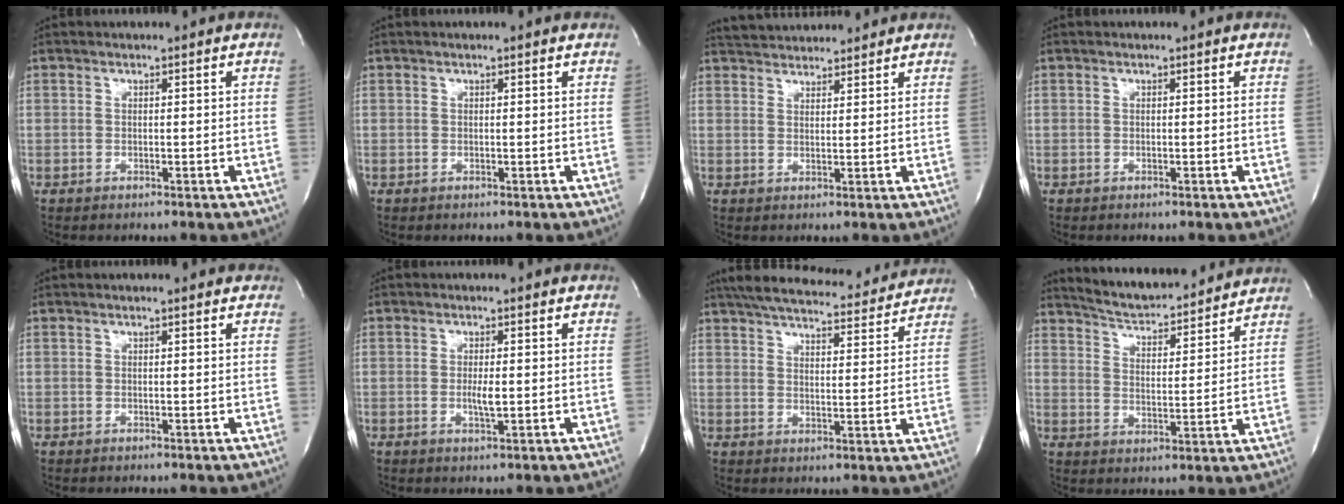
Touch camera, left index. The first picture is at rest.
{"total": 0.8, "force": [0.7, 0.0, 0.4], "torque": [-0.012, 0.009, 0.009]}
{"total": 8.3, "force": [7.9, 1.5, 1.9], "torque": [-0.037, 0.028, 0.120]}
{"total": 0.0}
{"total": 1.4, "force": [1.0, 0.4, 0.9], "torque": [-0.014, 0.012, 0.010]}
{"total": 2.4, "force": [-0.2, 0.4, 2.3], "torque": [-0.047, -0.003, -0.003]}
{"total": 20.3, "force": [18.6, 3.4, 7.4], "torque": [-0.125, 0.012, 0.250]}
{"total": 14.7, "force": [13.9, 2.1, 4.5], "torque": [-0.074, 0.003, 0.203]}